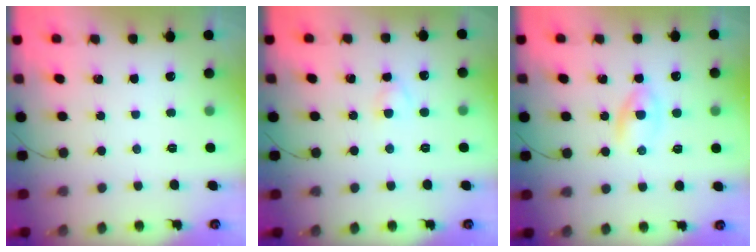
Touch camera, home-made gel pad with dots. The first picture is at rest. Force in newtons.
{"total": 2.4, "press": 2.2, "slide": 1.0}
{"total": 2.3, "press": 2.1, "slide": 1.0}